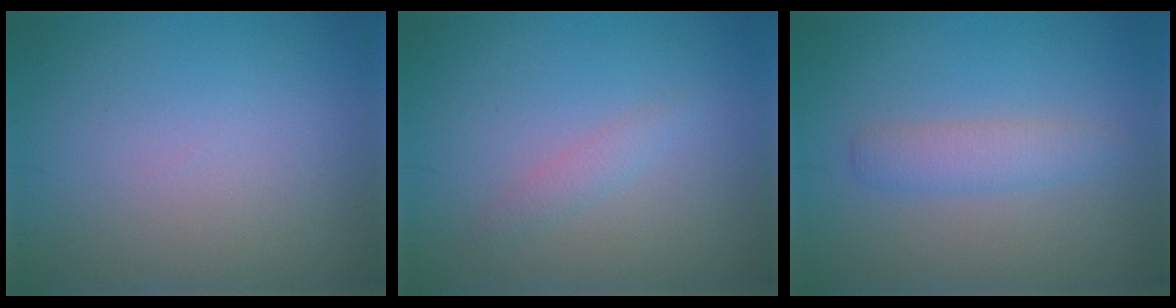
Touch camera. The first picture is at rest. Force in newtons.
{"total": 1.2, "press": 1.2, "slide": 0.0}
{"total": 2.4, "press": 2.4, "slide": 0.1}